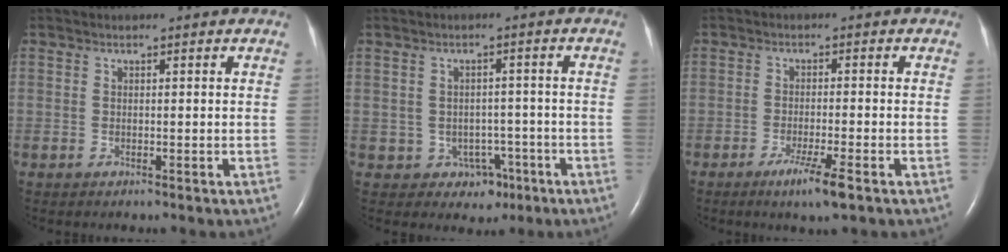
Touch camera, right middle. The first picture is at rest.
{"total": 3.9, "force": [-1.7, 3.4, 0.9], "torque": [-0.008, 0.012, -0.011]}
{"total": 6.2, "force": [-3.5, -0.9, 5.1], "torque": [-0.095, -0.019, -0.063]}